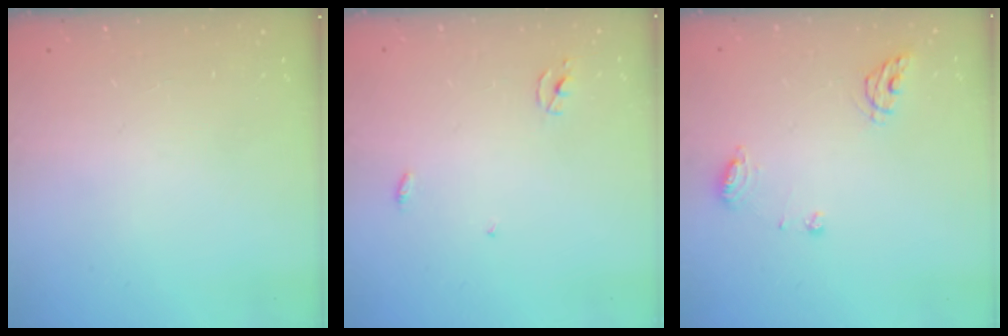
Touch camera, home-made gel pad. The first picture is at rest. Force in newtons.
{"total": 2.3, "press": 2.3, "slide": 0.1}
{"total": 7.2, "press": 7.2, "slide": 0.8}